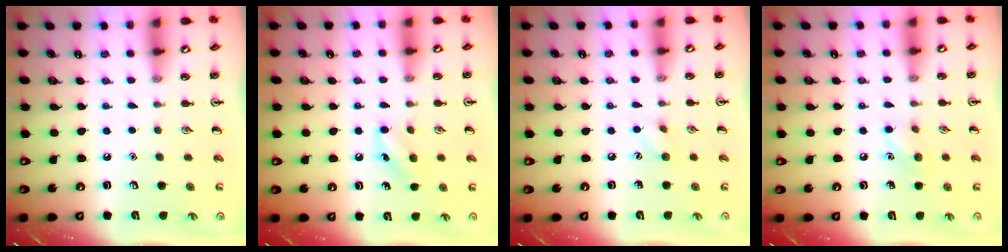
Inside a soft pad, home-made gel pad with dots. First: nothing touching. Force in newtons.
{"total": 7.4, "press": 7.1, "slide": 2.0}
{"total": 5.0, "press": 4.8, "slide": 1.4}
{"total": 7.4, "press": 7.1, "slide": 2.1}